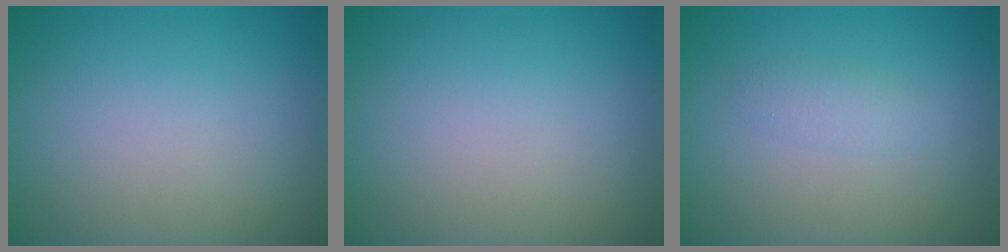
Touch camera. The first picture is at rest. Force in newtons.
{"total": 0.0}
{"total": 1.2, "press": 1.2, "slide": 0.1}